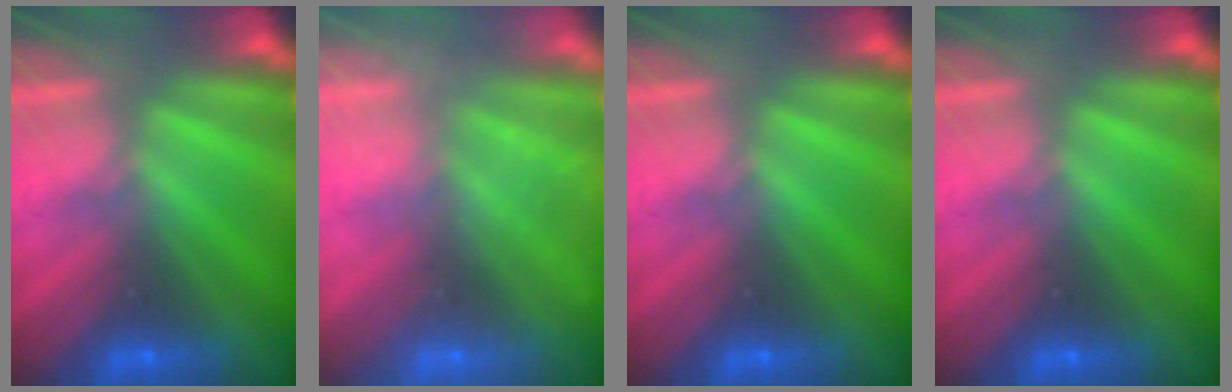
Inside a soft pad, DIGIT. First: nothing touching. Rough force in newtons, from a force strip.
{"total": 2.4}
{"total": 0.0}
{"total": 0.0}